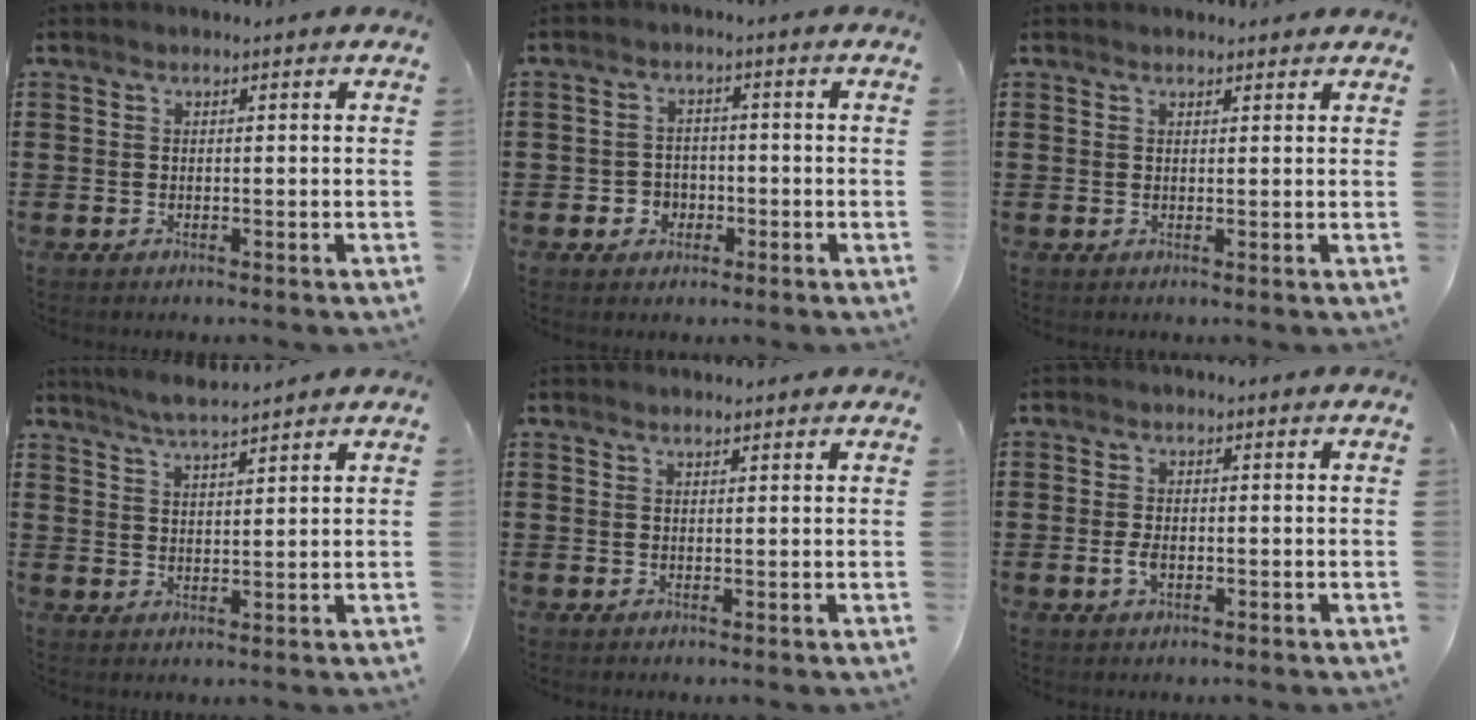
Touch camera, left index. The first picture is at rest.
{"total": 2.8, "force": [-1.4, 2.3, 0.7], "torque": [-0.021, 0.004, -0.031]}
{"total": 1.2, "force": [1.1, 0.2, 0.1], "torque": [-0.004, 0.002, 0.023]}
{"total": 4.5, "force": [4.1, 0.0, 1.7], "torque": [-0.045, -0.008, 0.074]}
{"total": 1.1, "force": [1.0, 0.1, 0.4], "torque": [-0.008, 0.000, 0.019]}
{"total": 2.3, "force": [-0.5, 1.2, 1.9], "torque": [-0.053, -0.004, -0.013]}